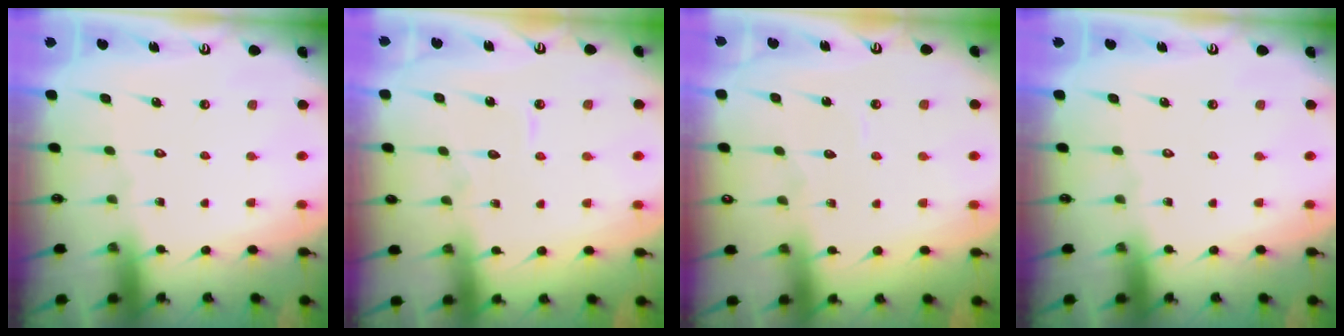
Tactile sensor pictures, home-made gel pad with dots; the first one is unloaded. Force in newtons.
{"total": 3.7, "press": 3.7, "slide": 0.3}
{"total": 3.7, "press": 3.7, "slide": 0.4}
{"total": 0.0}